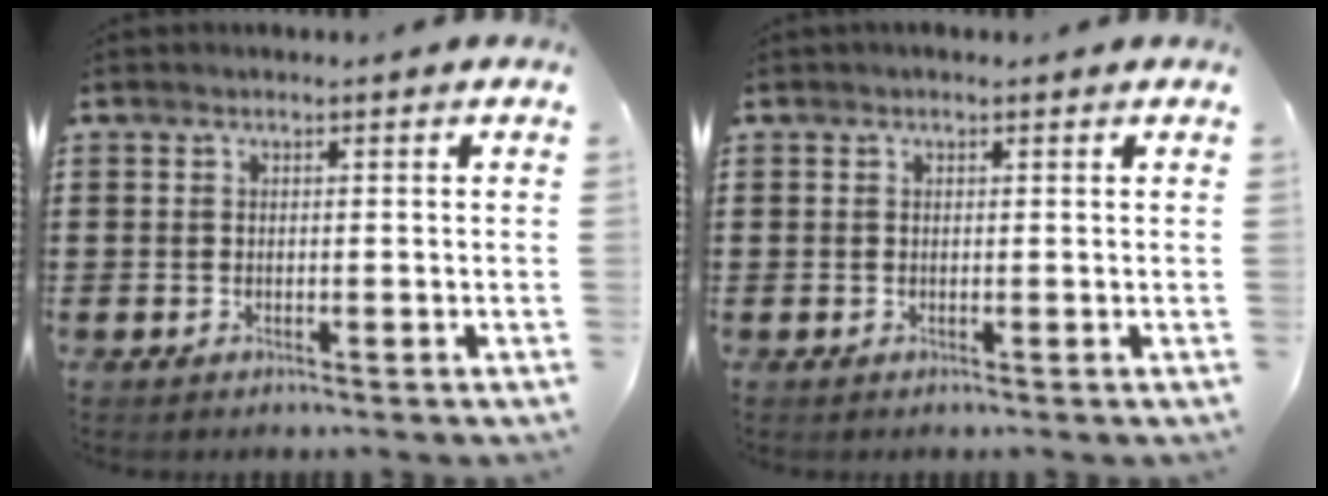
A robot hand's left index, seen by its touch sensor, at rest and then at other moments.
{"total": 0.0}